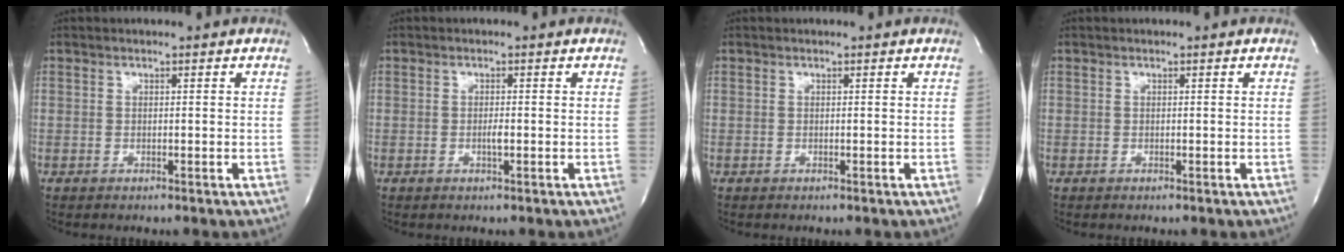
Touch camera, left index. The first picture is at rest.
{"total": 1.1, "force": [-0.3, 0.1, 1.1], "torque": [-0.023, -0.001, -0.005]}
{"total": 0.0}
{"total": 0.0}